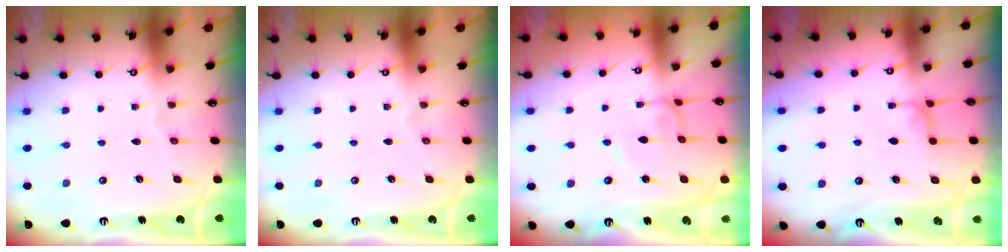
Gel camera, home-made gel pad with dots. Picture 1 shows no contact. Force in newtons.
{"total": 0.0}
{"total": 2.6, "press": 2.6, "slide": 0.0}
{"total": 0.0}